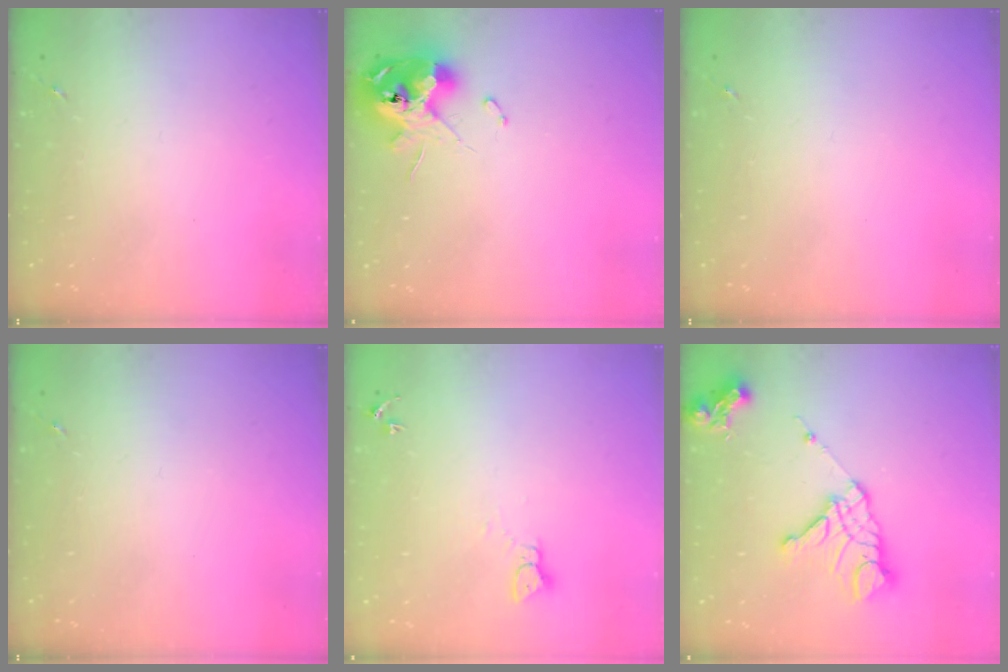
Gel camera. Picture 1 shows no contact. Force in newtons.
{"total": 12.4, "press": 12.2, "slide": 1.8}
{"total": 0.0}
{"total": 0.0}
{"total": 2.3, "press": 2.3, "slide": 0.2}
{"total": 14.9, "press": 14.8, "slide": 1.6}